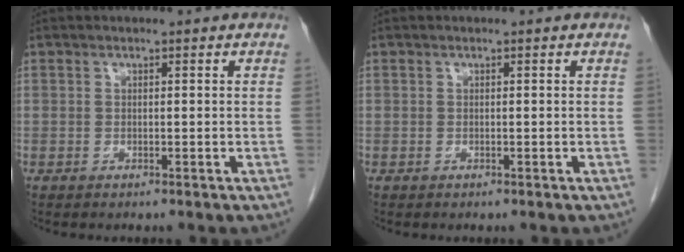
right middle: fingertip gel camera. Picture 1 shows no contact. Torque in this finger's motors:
{"motor_torque": [0.66, -0.42, 0.02, 0.01]}